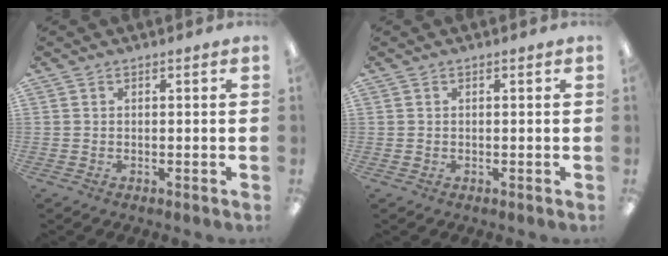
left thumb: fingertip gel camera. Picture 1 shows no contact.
{"total": 0.0}